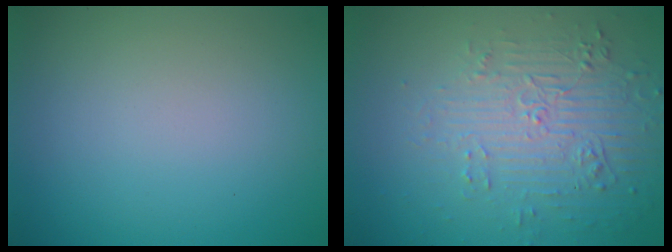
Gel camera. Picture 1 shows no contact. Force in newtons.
{"total": 4.4, "press": 3.4, "slide": 2.8}